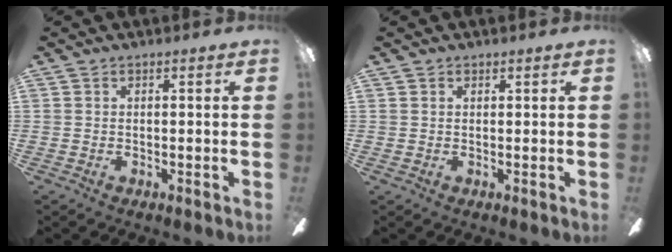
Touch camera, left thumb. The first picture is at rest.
{"total": 0.8, "force": [0.7, 0.5, 0.0], "torque": [0.001, 0.002, 0.012]}